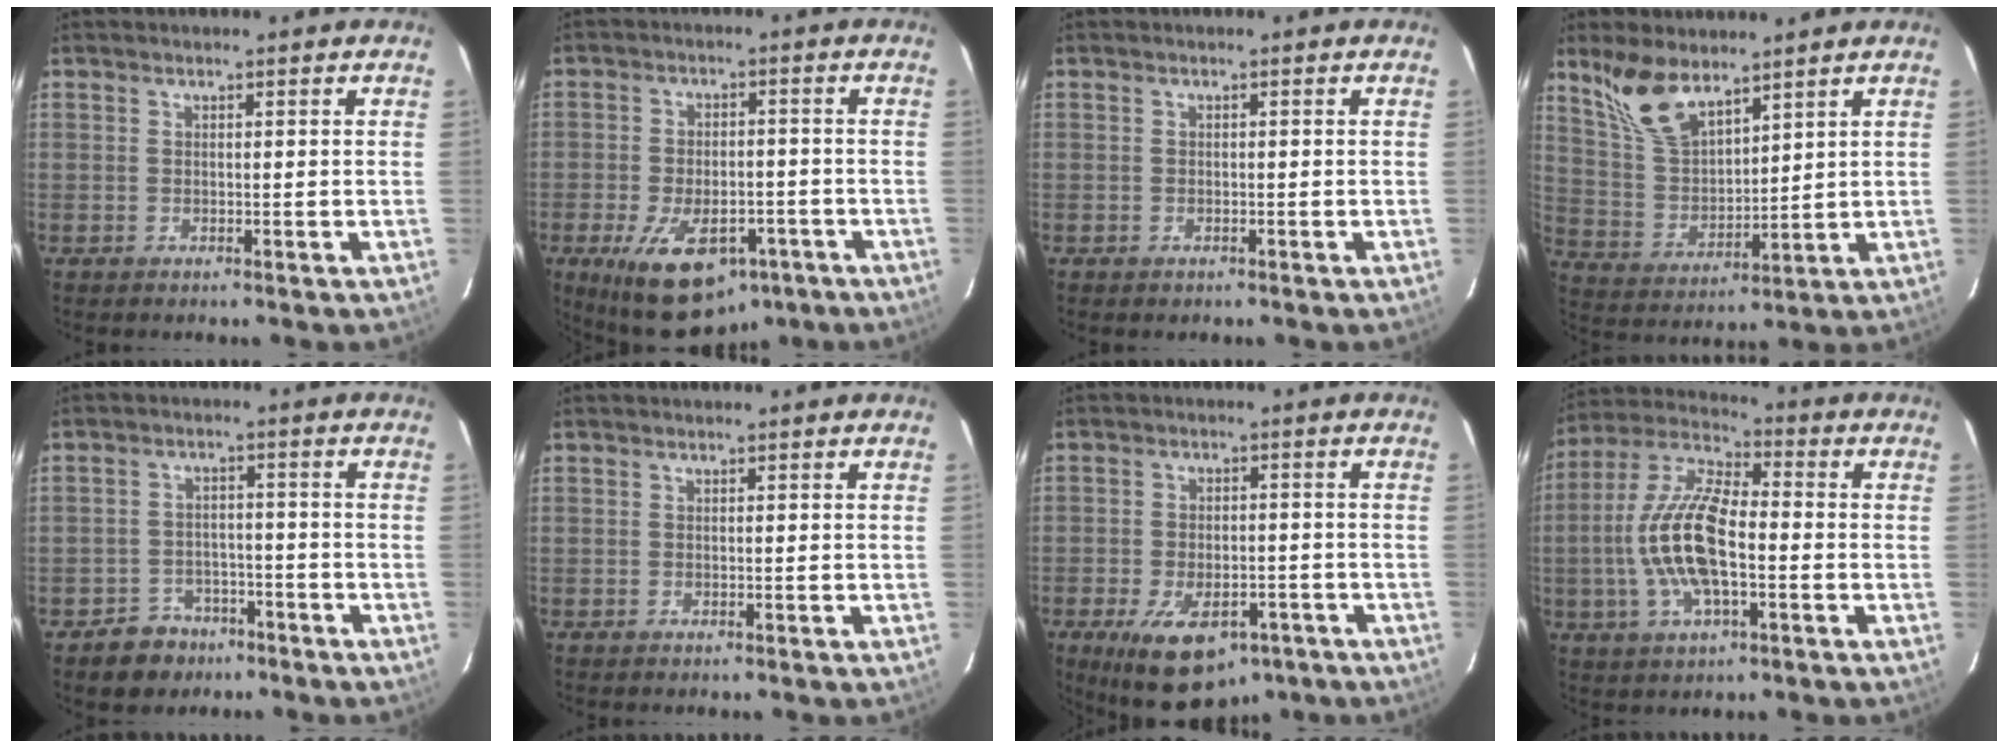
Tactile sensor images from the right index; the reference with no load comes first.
{"total": 16.0, "force": [-8.7, 8.7, 10.2], "torque": [-0.208, -0.015, -0.122]}
{"total": 0.8, "force": [-0.5, 0.6, 0.2], "torque": [-0.002, 0.002, -0.006]}
{"total": 10.7, "force": [7.9, 4.3, 5.7], "torque": [-0.115, 0.009, 0.172]}
{"total": 6.4, "force": [-4.4, 4.6, 0.7], "torque": [-0.029, 0.024, -0.058]}
{"total": 0.0}
{"total": 14.5, "force": [-8.4, 7.6, 9.0], "torque": [-0.181, -0.019, -0.118]}
{"total": 15.4, "force": [-2.6, 6.2, 13.9], "torque": [-0.286, 0.005, -0.056]}